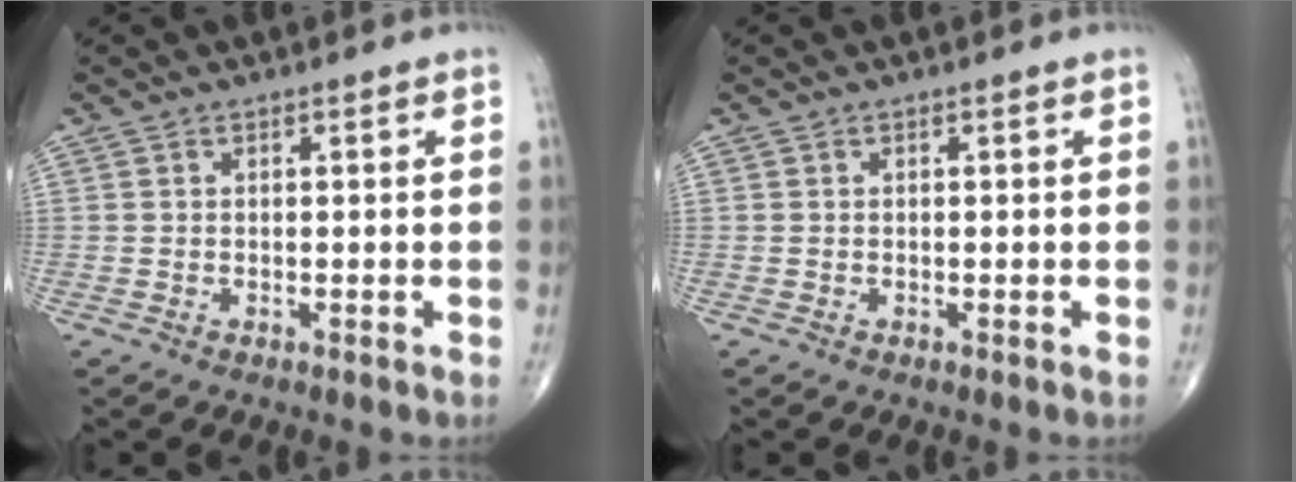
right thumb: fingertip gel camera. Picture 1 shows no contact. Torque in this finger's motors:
{"motor_torque": [0.01, 0.00, -0.07, -0.03, 0.00]}